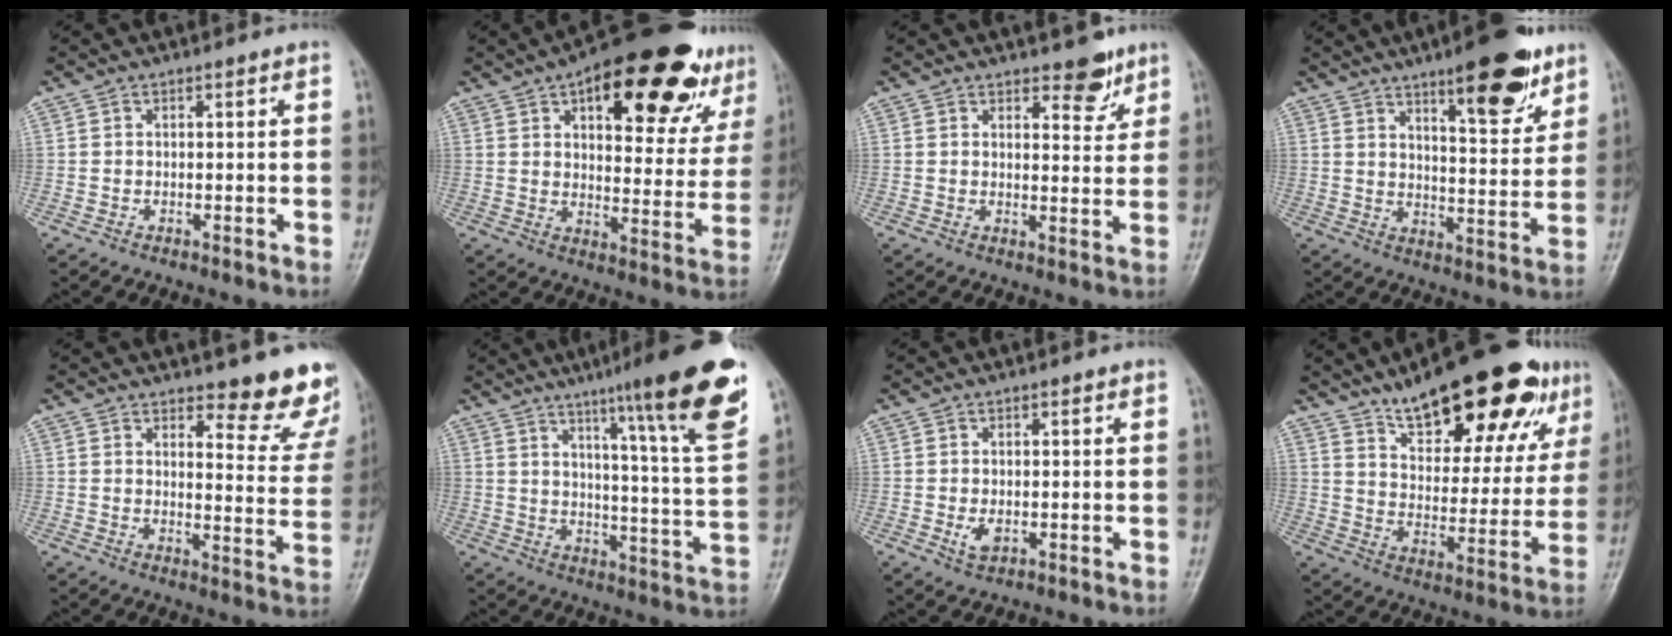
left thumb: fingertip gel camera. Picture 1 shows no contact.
{"total": 25.0, "force": [14.5, 10.4, 17.5], "torque": [-0.194, -0.026, 0.202]}
{"total": 5.4, "force": [3.9, 2.4, 2.9], "torque": [-0.011, -0.026, 0.053]}
{"total": 14.1, "force": [9.0, 4.2, 10.0], "torque": [-0.111, -0.052, 0.132]}
{"total": 12.1, "force": [10.3, 3.7, 5.1], "torque": [-0.017, -0.083, 0.111]}
{"total": 20.8, "force": [12.8, 1.3, 16.4], "torque": [-0.209, -0.058, 0.177]}
{"total": 2.5, "force": [-0.3, 1.5, 1.9], "torque": [-0.033, -0.006, -0.002]}
{"total": 24.9, "force": [15.9, 8.9, 17.0], "torque": [-0.207, -0.049, 0.240]}